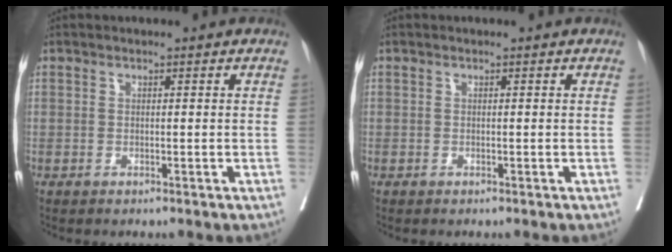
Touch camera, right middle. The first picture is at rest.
{"total": 0.0}